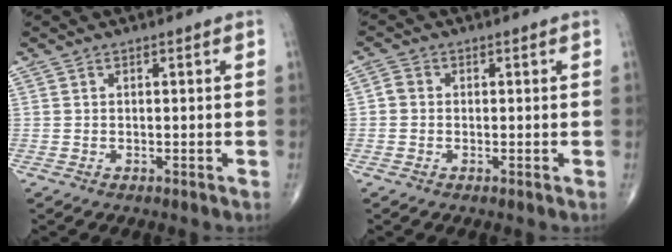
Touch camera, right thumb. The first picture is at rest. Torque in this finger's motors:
{"motor_torque": [-0.01, -0.01, -0.35, -0.26, 0.04]}